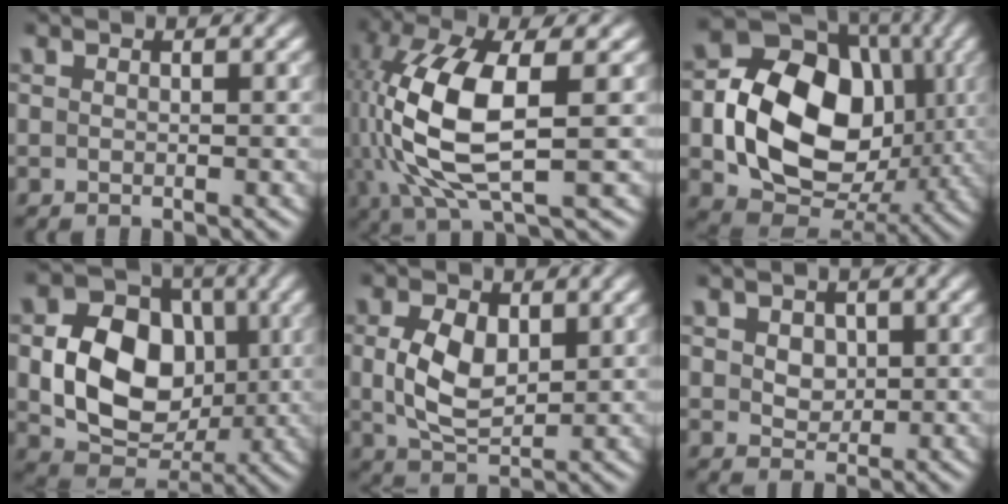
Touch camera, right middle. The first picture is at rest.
{"total": 10.4, "force": [0.1, 4.0, 9.6], "torque": [-0.219, -0.005, 0.006]}
{"total": 14.1, "force": [-0.1, 10.7, 9.1], "torque": [-0.159, -0.003, -0.008]}
{"total": 9.3, "force": [0.0, 7.2, 5.9], "torque": [-0.112, -0.004, -0.003]}
{"total": 4.8, "force": [0.8, 3.0, 3.7], "torque": [-0.085, -0.002, 0.019]}
{"total": 2.6, "force": [0.8, 2.0, 1.5], "torque": [-0.029, 0.007, 0.011]}